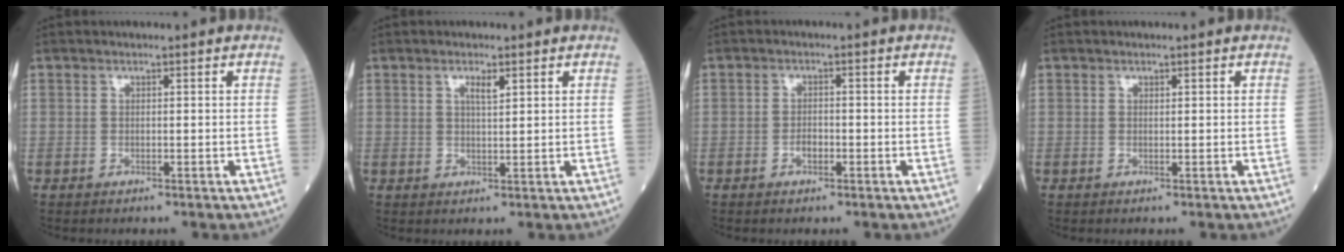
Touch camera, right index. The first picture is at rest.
{"total": 2.1, "force": [1.2, 0.2, 1.7], "torque": [-0.033, -0.001, 0.021]}
{"total": 1.7, "force": [-0.7, 0.8, 1.2], "torque": [-0.023, 0.003, -0.009]}
{"total": 0.0}